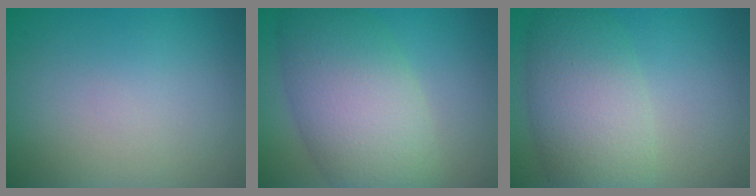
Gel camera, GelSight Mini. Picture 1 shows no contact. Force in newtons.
{"total": 9.6, "press": 9.6, "slide": 0.5}
{"total": 7.2, "press": 7.2, "slide": 0.4}